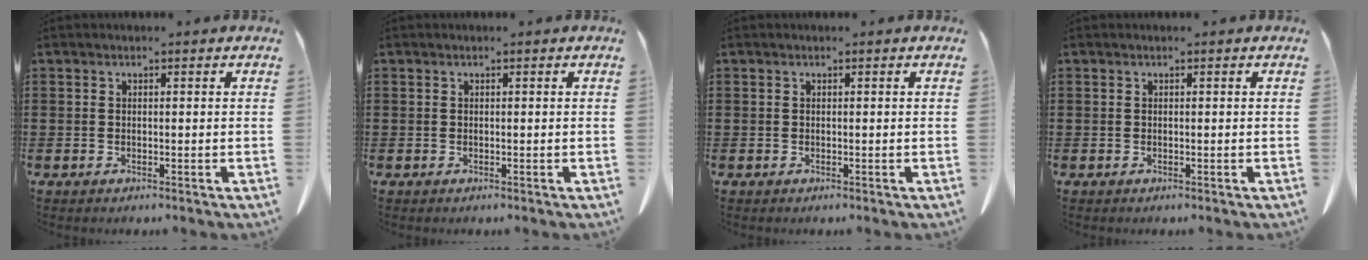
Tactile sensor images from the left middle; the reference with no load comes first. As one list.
[{"total": 0.0}, {"total": 0.0}, {"total": 0.0}]